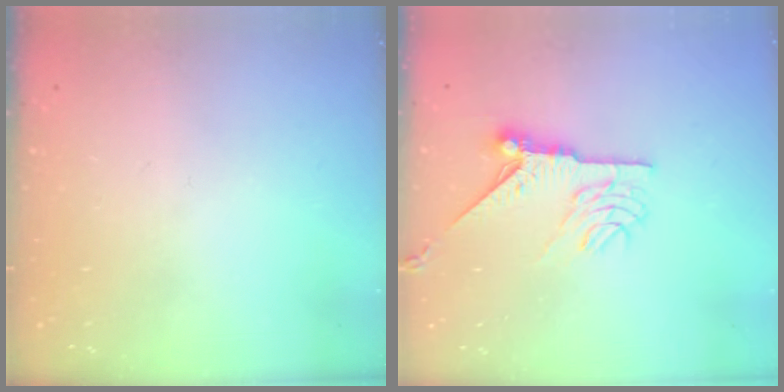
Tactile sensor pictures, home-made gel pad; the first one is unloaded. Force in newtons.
{"total": 10.1, "press": 10.1, "slide": 0.3}